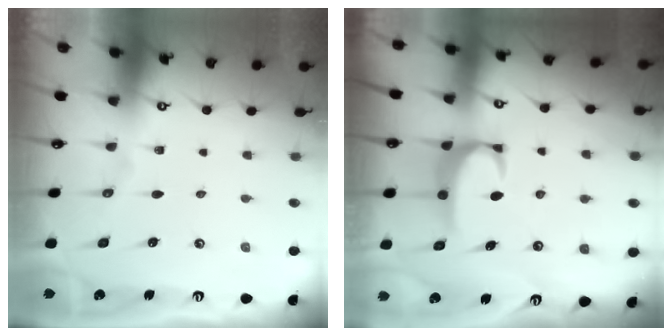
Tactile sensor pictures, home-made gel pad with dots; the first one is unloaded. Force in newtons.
{"total": 2.6, "press": 2.6, "slide": 0.3}